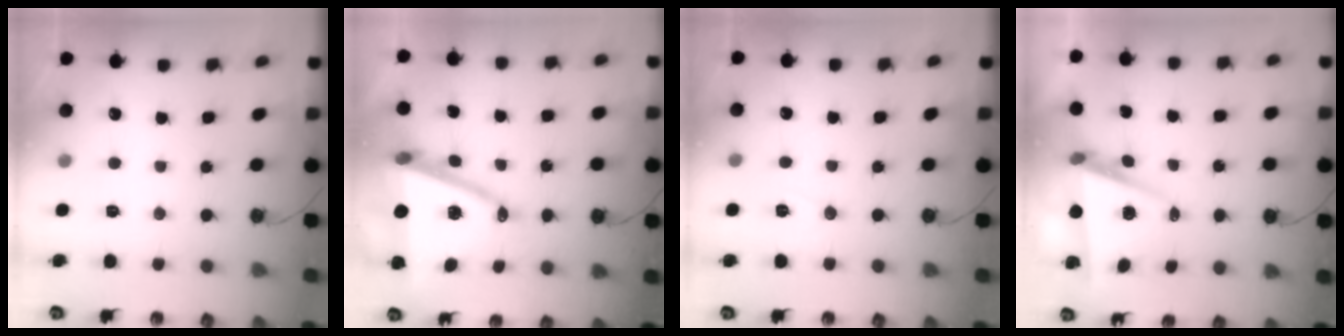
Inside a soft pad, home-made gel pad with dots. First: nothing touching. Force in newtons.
{"total": 15.2, "press": 14.7, "slide": 4.0}
{"total": 5.5, "press": 3.2, "slide": 4.4}
{"total": 6.1, "press": 4.4, "slide": 4.2}